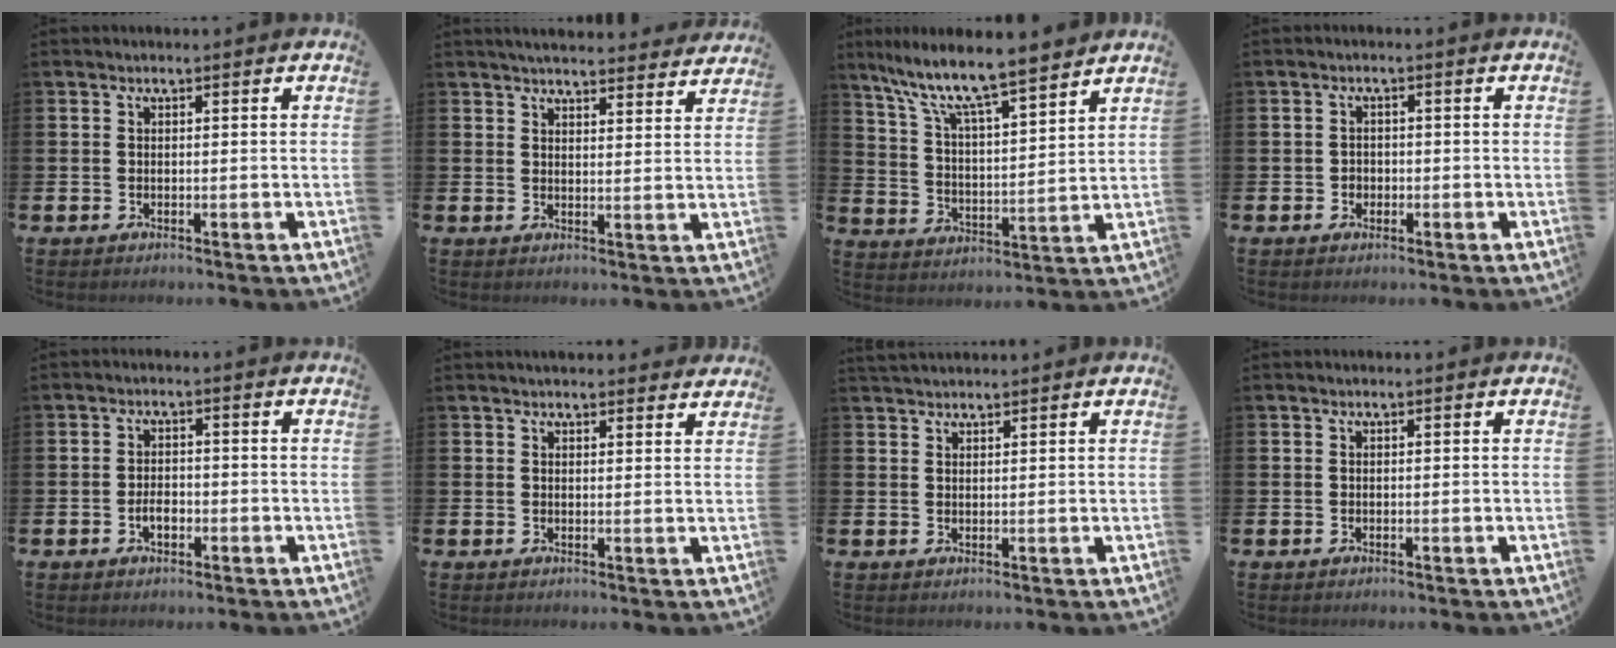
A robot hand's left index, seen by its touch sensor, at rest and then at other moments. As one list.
[{"total": 4.5, "force": [4.4, 0.4, 0.7], "torque": [-0.015, -0.027, 0.079]}, {"total": 9.0, "force": [8.1, 0.9, 3.8], "torque": [-0.114, -0.055, 0.139]}, {"total": 1.4, "force": [-0.5, 1.3, 0.2], "torque": [-0.003, 0.004, -0.013]}, {"total": 2.3, "force": [-0.8, 1.4, 1.7], "torque": [-0.020, -0.001, -0.018]}, {"total": 2.3, "force": [2.3, 0.3, 0.0], "torque": [0.003, -0.013, 0.040]}, {"total": 1.8, "force": [1.8, 0.4, 0.1], "torque": [0.005, -0.007, 0.031]}, {"total": 0.0}]